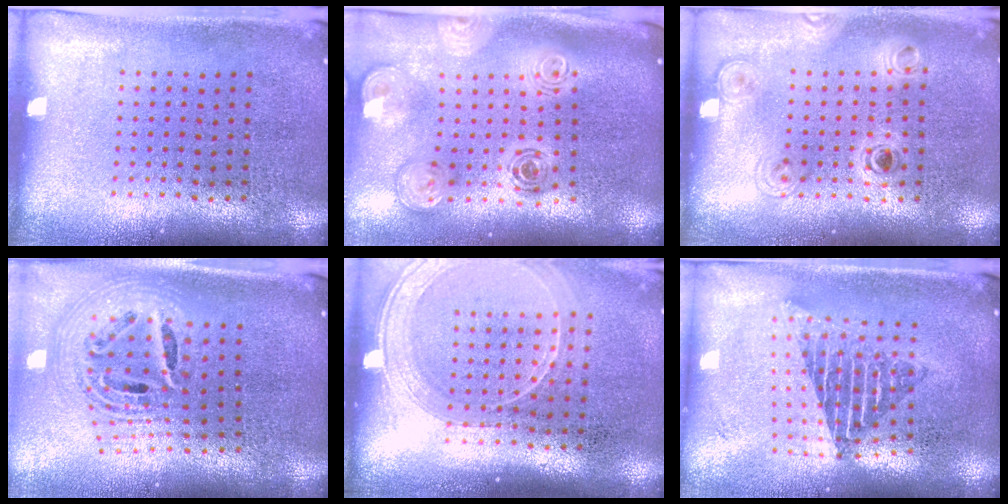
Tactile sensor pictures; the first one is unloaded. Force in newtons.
{"total": 2.0, "press": 1.7, "slide": 1.1}
{"total": 1.2, "press": 1.2, "slide": 0.5}
{"total": 2.5, "press": 1.7, "slide": 1.9}
{"total": 2.0, "press": 1.8, "slide": 0.8}
{"total": 1.8, "press": 1.4, "slide": 1.1}